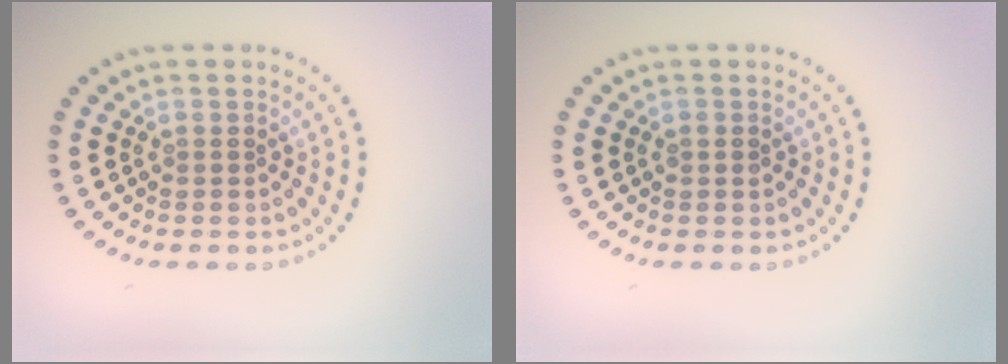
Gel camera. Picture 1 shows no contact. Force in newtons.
{"total": 0.6, "press": 0.6, "slide": 0.1}